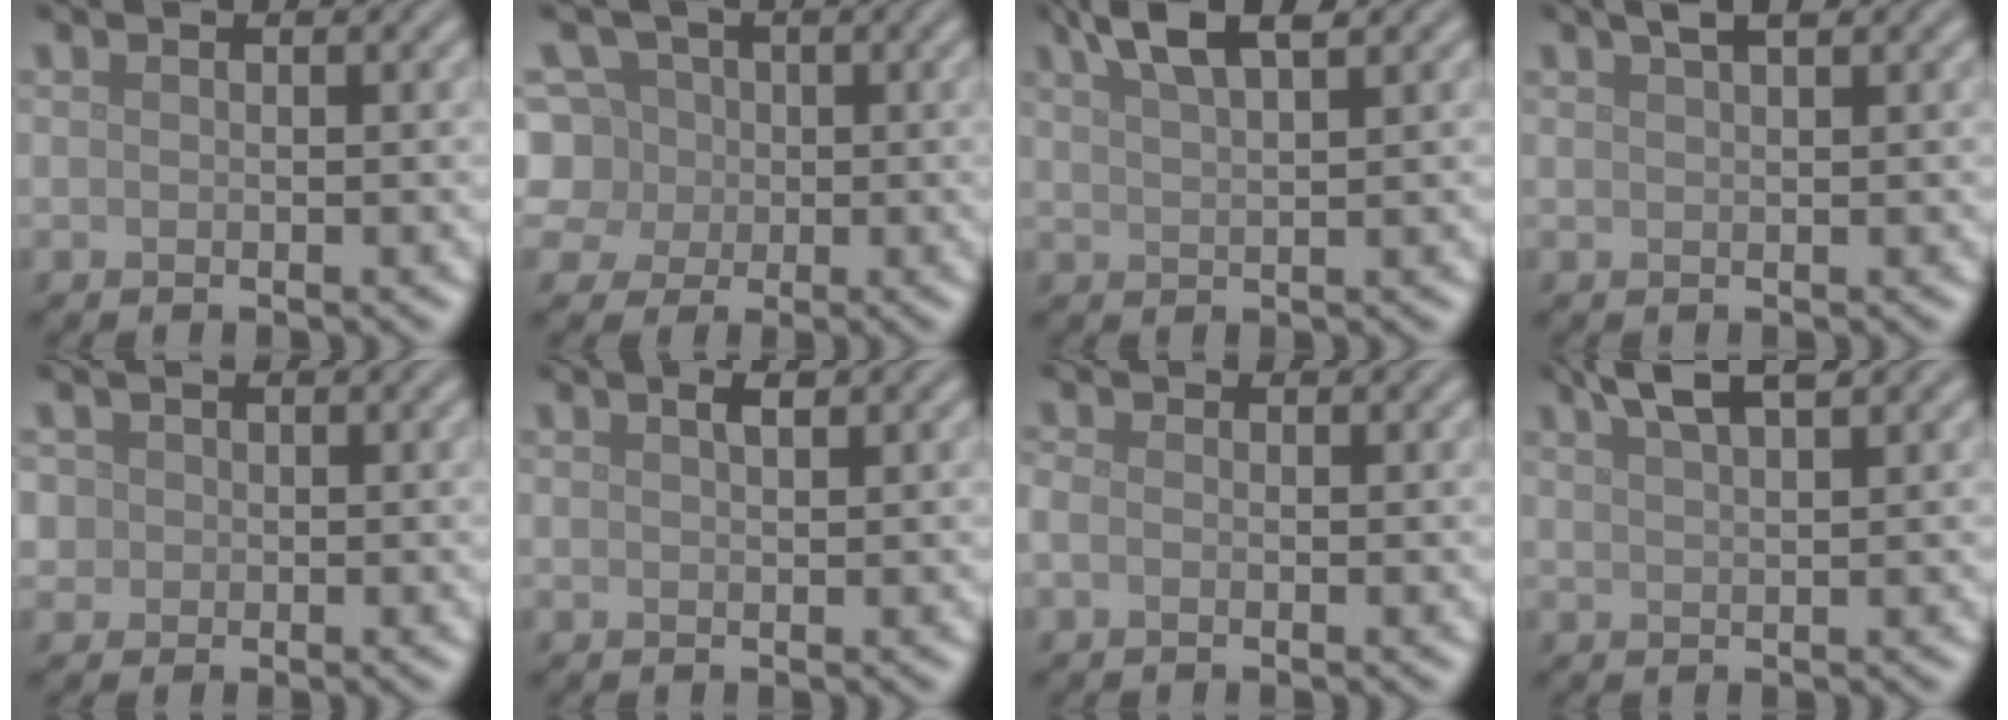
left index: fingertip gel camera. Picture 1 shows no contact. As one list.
[{"total": 6.9, "force": [0.9, 6.3, 2.7], "torque": [-0.044, 0.034, -0.009]}, {"total": 4.4, "force": [3.1, 1.0, 3.0], "torque": [-0.044, 0.015, 0.053]}, {"total": 1.9, "force": [1.3, 0.5, 1.4], "torque": [-0.013, 0.005, 0.015]}, {"total": 2.8, "force": [0.9, 2.4, 1.0], "torque": [-0.011, 0.015, 0.007]}, {"total": 1.0, "force": [0.6, 0.3, 0.8], "torque": [-0.015, 0.001, 0.010]}, {"total": 0.8, "force": [-0.4, 0.5, 0.5], "torque": [-0.015, -0.003, -0.011]}, {"total": 3.6, "force": [2.6, 0.7, 2.4], "torque": [-0.032, 0.013, 0.045]}]